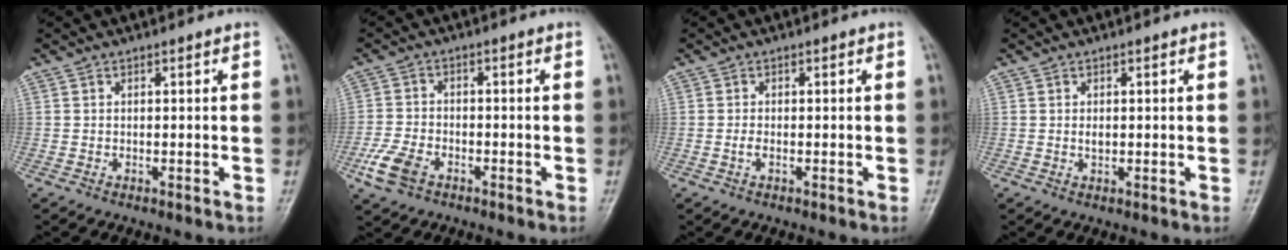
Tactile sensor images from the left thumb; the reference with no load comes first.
{"total": 6.2, "force": [-3.4, 3.7, 3.6], "torque": [-0.085, 0.009, -0.068]}
{"total": 1.1, "force": [-0.5, 0.5, 0.8], "torque": [-0.024, 0.002, -0.011]}
{"total": 1.0, "force": [0.0, 0.7, 0.7], "torque": [-0.009, 0.000, -0.001]}